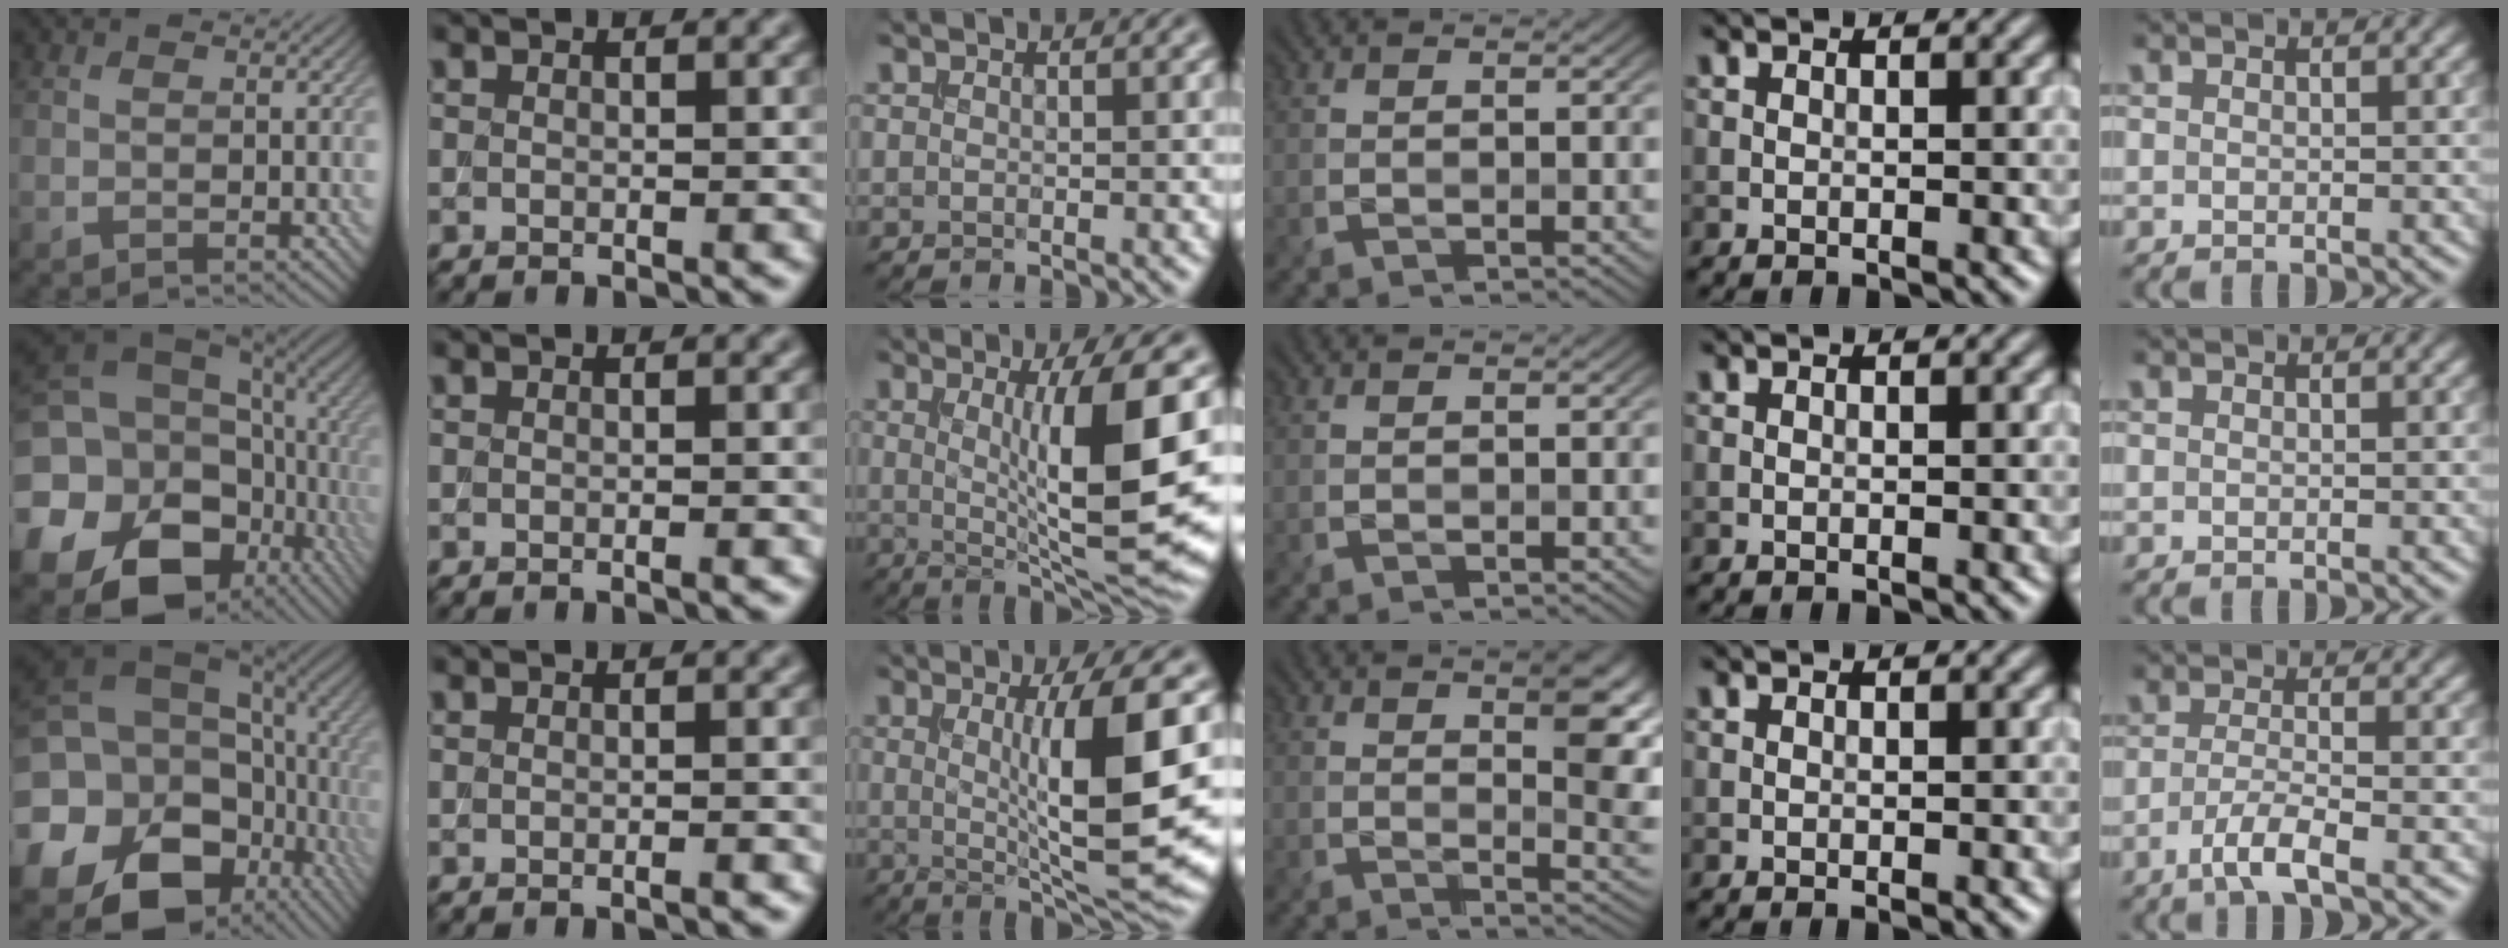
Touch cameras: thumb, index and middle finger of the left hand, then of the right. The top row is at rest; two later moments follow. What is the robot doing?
{"motion": "insert", "object": "backpack"}